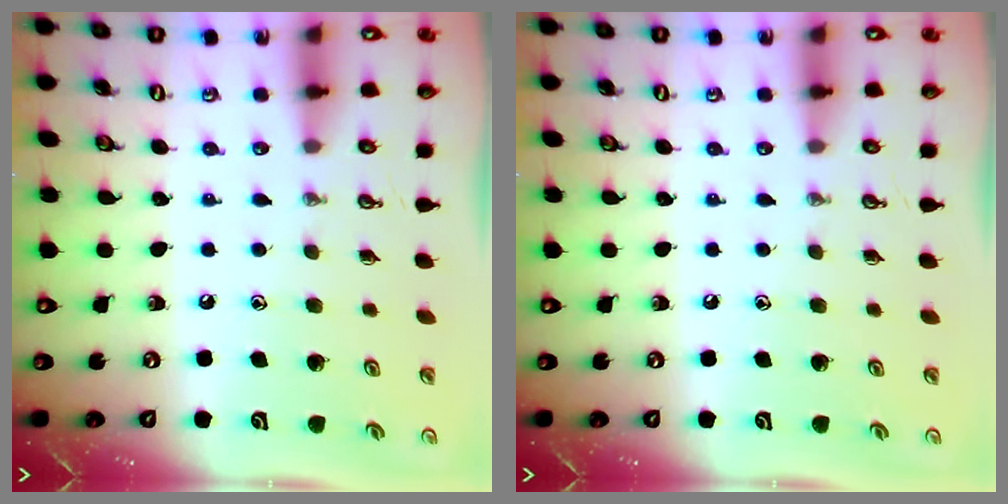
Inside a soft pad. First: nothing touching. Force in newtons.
{"total": 0.0}